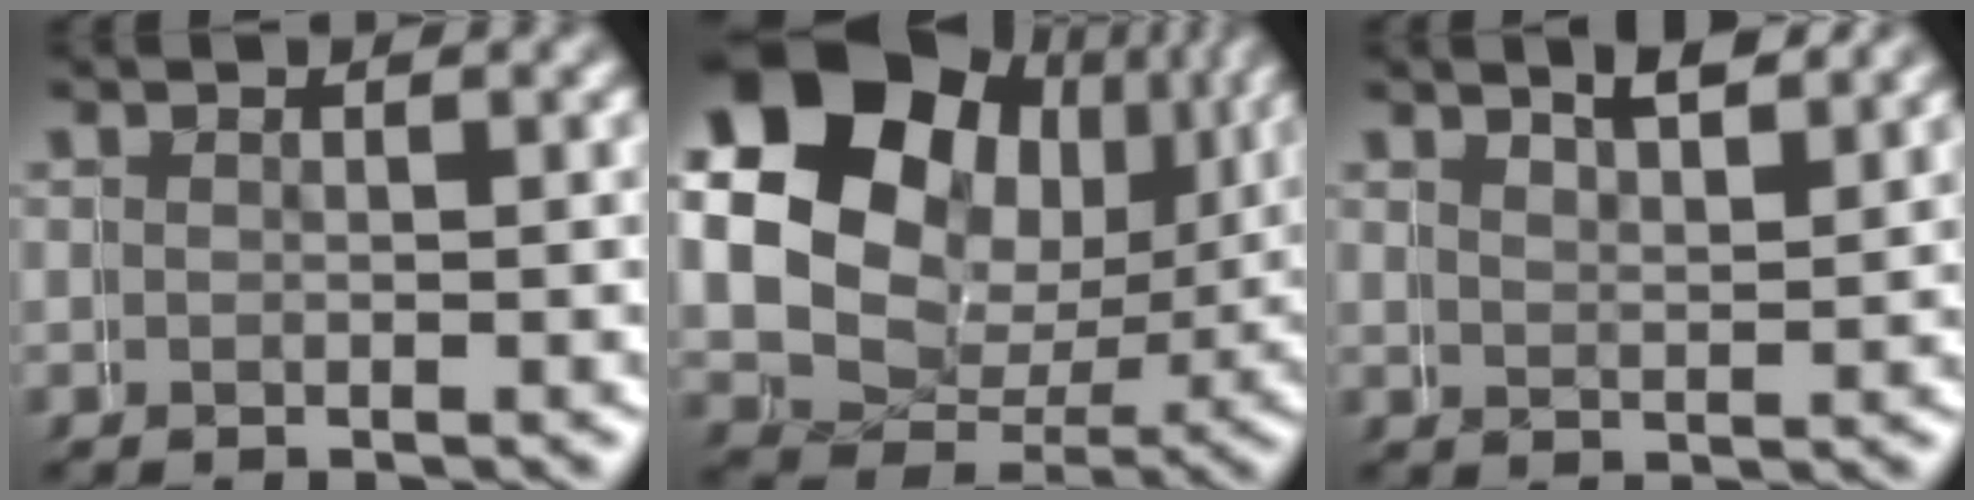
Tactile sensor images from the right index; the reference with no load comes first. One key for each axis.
{"total": 18.8, "fx": 5.3, "fy": 15.2, "fz": 9.7, "tx": -0.186, "ty": -0.013, "tz": 0.080}
{"total": 3.0, "fx": 2.8, "fy": -1.0, "fz": 0.3, "tx": 0.000, "ty": 0.006, "tz": 0.050}